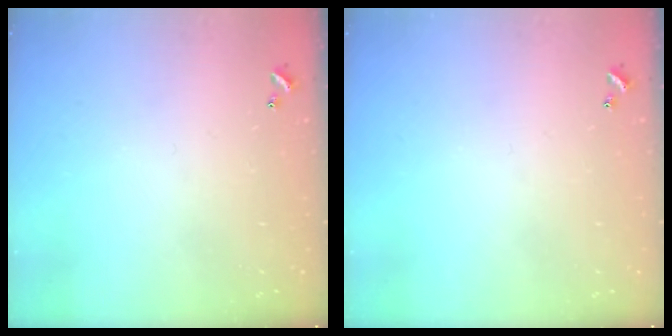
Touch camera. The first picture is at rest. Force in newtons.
{"total": 0.0}